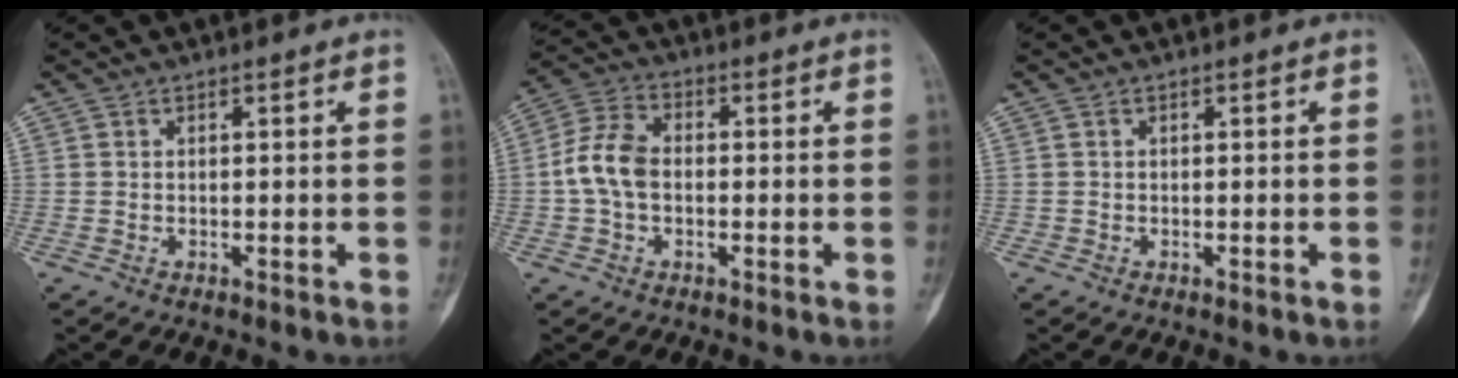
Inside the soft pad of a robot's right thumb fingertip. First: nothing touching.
{"total": 7.9, "force": [-0.7, 5.3, 5.8], "torque": [-0.114, 0.023, -0.022]}
{"total": 0.0}